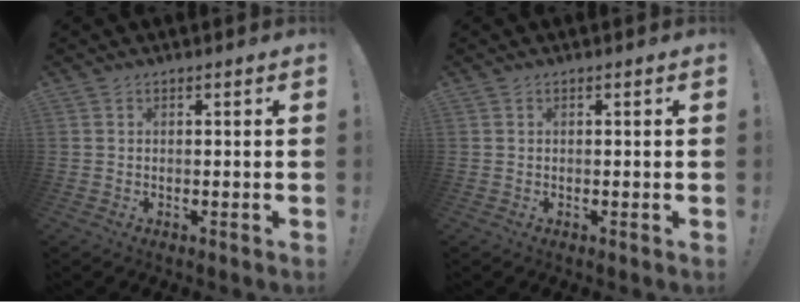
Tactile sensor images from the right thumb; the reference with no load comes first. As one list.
[{"total": 0.0}]